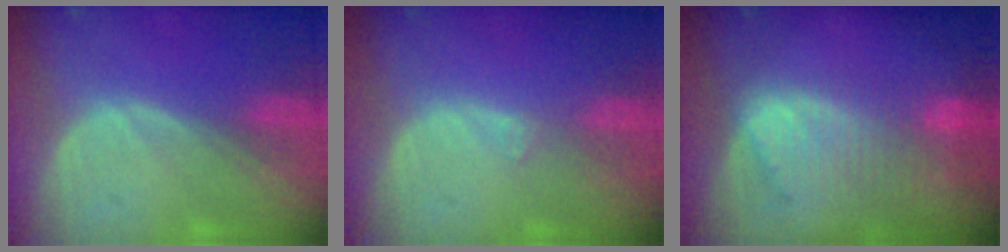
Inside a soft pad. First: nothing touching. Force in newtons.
{"total": 0.6, "press": 0.5, "slide": 0.2}
{"total": 8.8, "press": 7.9, "slide": 4.0}